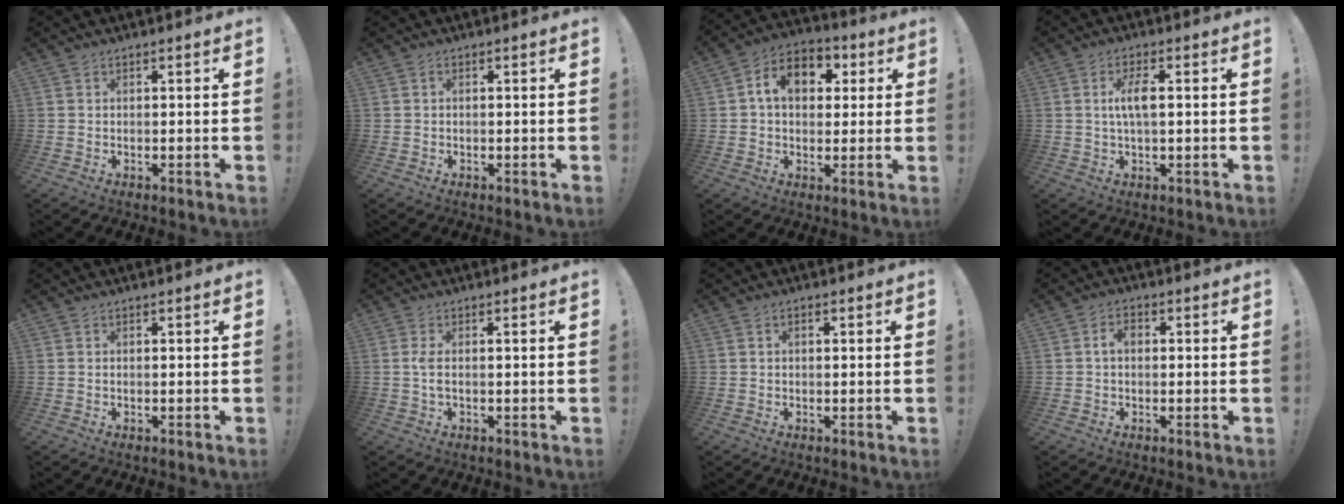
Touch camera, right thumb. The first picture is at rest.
{"total": 0.5, "force": [-0.3, 0.3, 0.3], "torque": [-0.008, 0.003, -0.006]}
{"total": 11.1, "force": [2.7, 8.1, 7.2], "torque": [-0.110, 0.007, 0.051]}
{"total": 5.8, "force": [0.4, 2.0, 5.4], "torque": [-0.107, 0.006, 0.002]}
{"total": 0.0}
{"total": 2.7, "force": [0.2, 0.5, 2.7], "torque": [-0.065, 0.002, 0.001]}
{"total": 0.7, "force": [0.1, 0.5, 0.6], "torque": [-0.007, 0.002, -0.001]}
{"total": 3.5, "force": [0.2, 2.2, 2.7], "torque": [-0.047, 0.011, 0.001]}